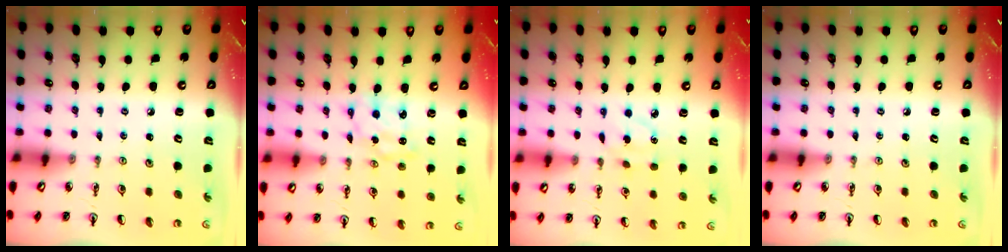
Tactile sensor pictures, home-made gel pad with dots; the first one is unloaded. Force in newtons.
{"total": 1.8, "press": 1.8, "slide": 0.1}
{"total": 4.2, "press": 4.1, "slide": 0.5}
{"total": 0.0}